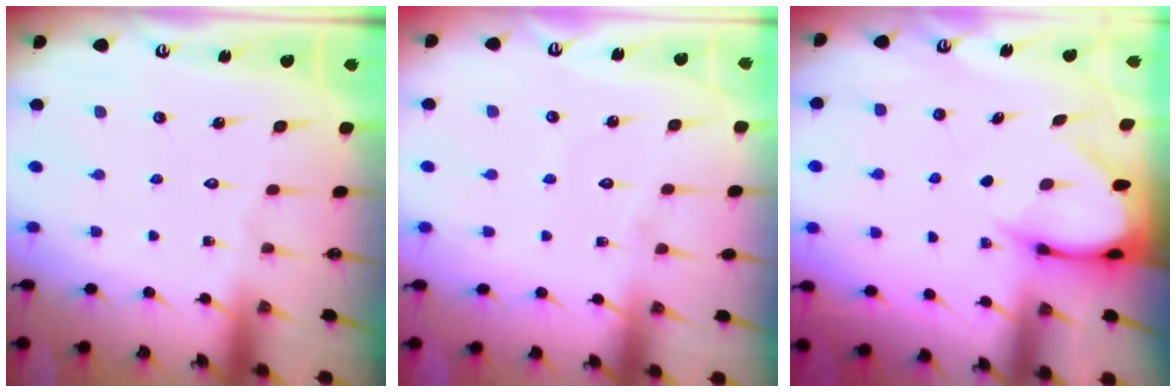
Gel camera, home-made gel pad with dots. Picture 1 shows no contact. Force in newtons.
{"total": 2.6, "press": 2.5, "slide": 0.2}
{"total": 3.8, "press": 3.7, "slide": 0.4}